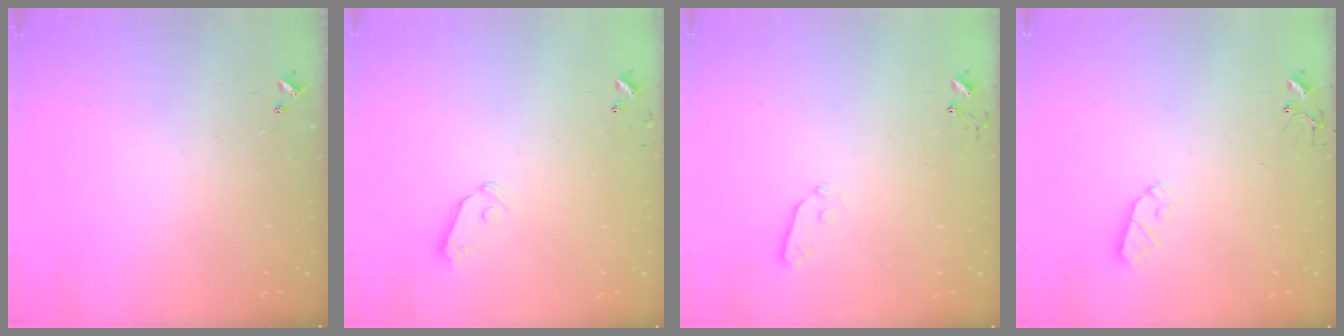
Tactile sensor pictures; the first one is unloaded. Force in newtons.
{"total": 5.9, "press": 5.8, "slide": 1.0}
{"total": 3.7, "press": 3.7, "slide": 0.4}
{"total": 5.5, "press": 5.5, "slide": 0.4}